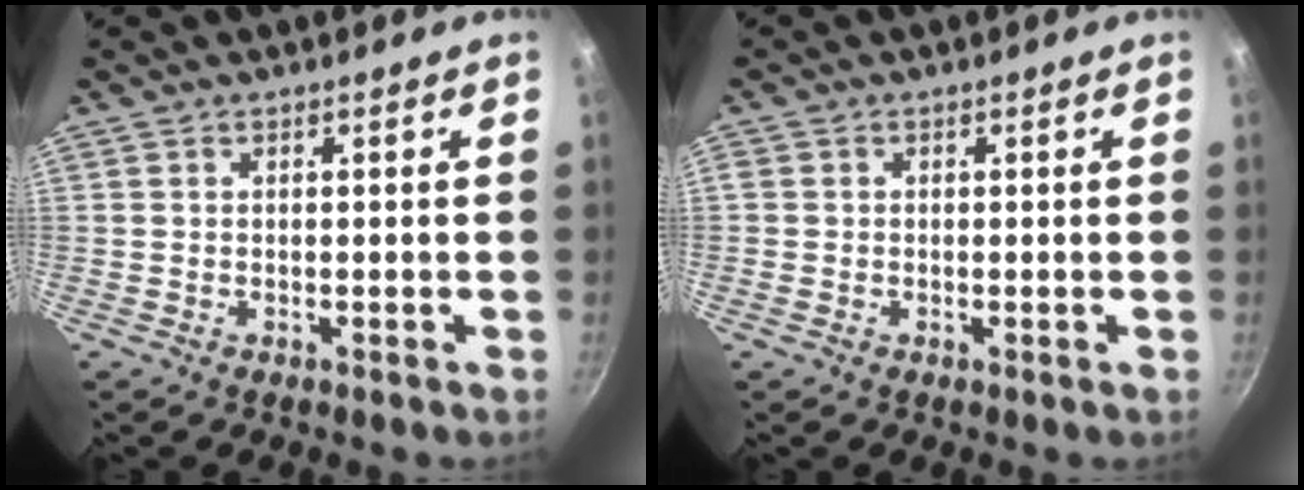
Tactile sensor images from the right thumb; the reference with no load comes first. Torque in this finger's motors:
{"motor_torque": [2.70, 2.31, 0.37, -0.27, 0.06]}